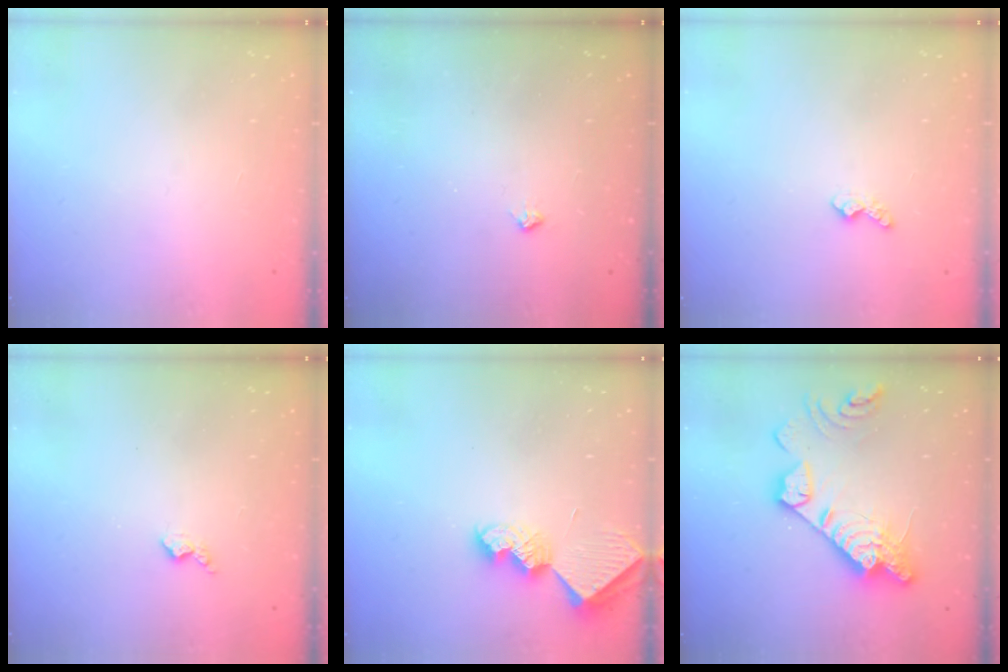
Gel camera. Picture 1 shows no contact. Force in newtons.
{"total": 5.1, "press": 5.1, "slide": 0.5}
{"total": 4.0, "press": 3.9, "slide": 0.4}
{"total": 2.9, "press": 2.9, "slide": 0.5}
{"total": 9.8, "press": 9.7, "slide": 0.8}
{"total": 19.4, "press": 19.3, "slide": 1.9}